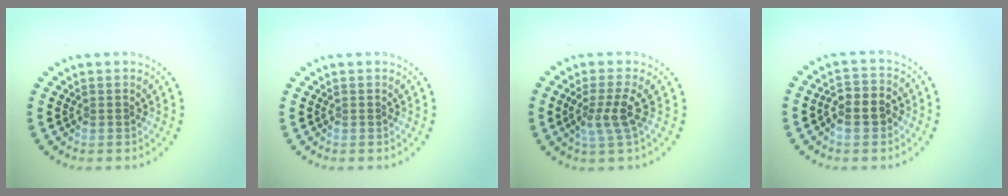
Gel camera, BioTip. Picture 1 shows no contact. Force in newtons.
{"total": 0.0}
{"total": 2.6, "press": 2.0, "slide": 1.7}
{"total": 3.0, "press": 2.9, "slide": 0.9}